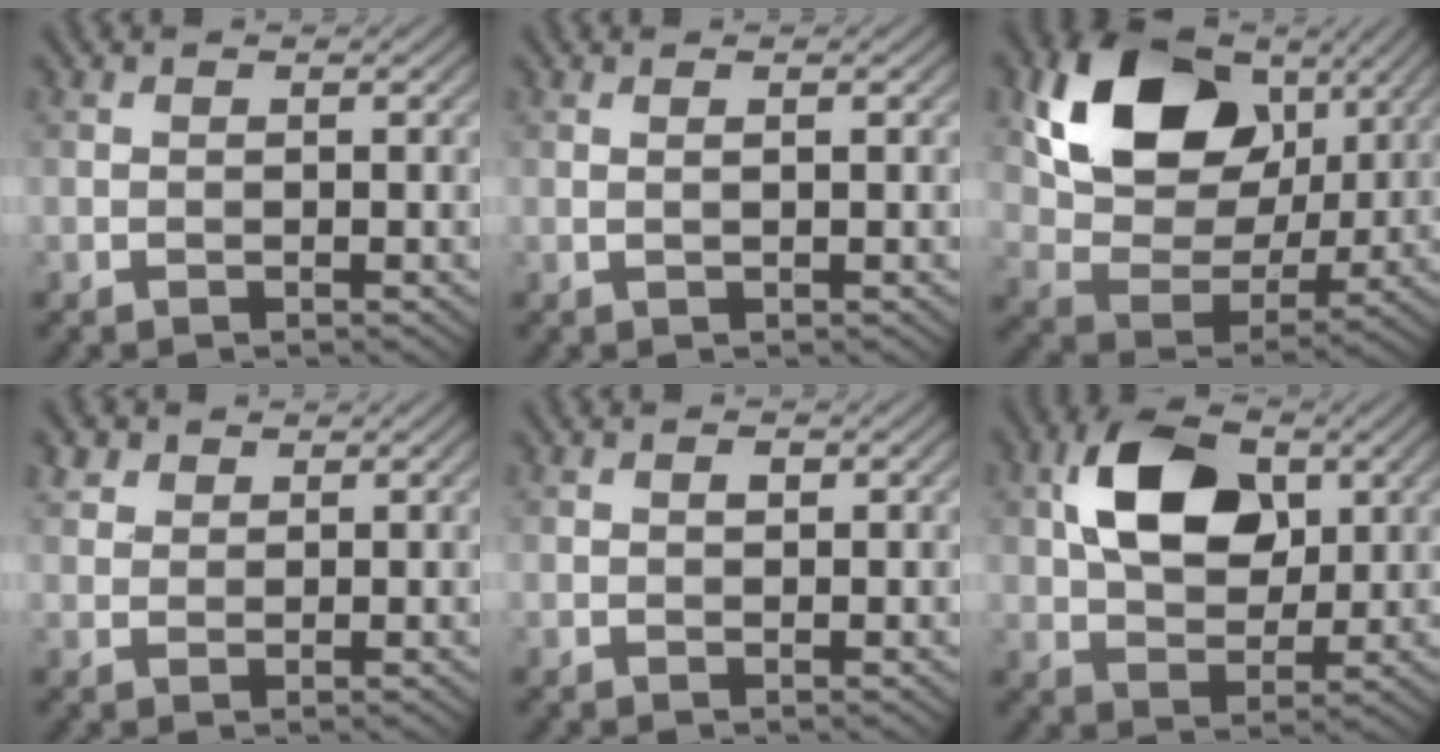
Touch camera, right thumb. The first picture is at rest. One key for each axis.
{"total": 0.9, "fx": 0.3, "fy": 0.0, "fz": 0.8, "tx": -0.015, "ty": 0.004, "tz": 0.004}
{"total": 15.1, "fx": 6.3, "fy": 10.4, "fz": 8.9, "tx": -0.173, "ty": -0.001, "tz": 0.118}
{"total": 2.5, "fx": 1.7, "fy": 1.6, "fz": 0.8, "tx": -0.024, "ty": 0.004, "tz": 0.038}
{"total": 0.7, "fx": 0.3, "fy": 0.4, "fz": 0.5, "tx": -0.007, "ty": -0.001, "tz": 0.004}
{"total": 10.7, "fx": 3.1, "fy": 6.7, "fz": 7.8, "tx": -0.153, "ty": 0.017, "tz": 0.051}